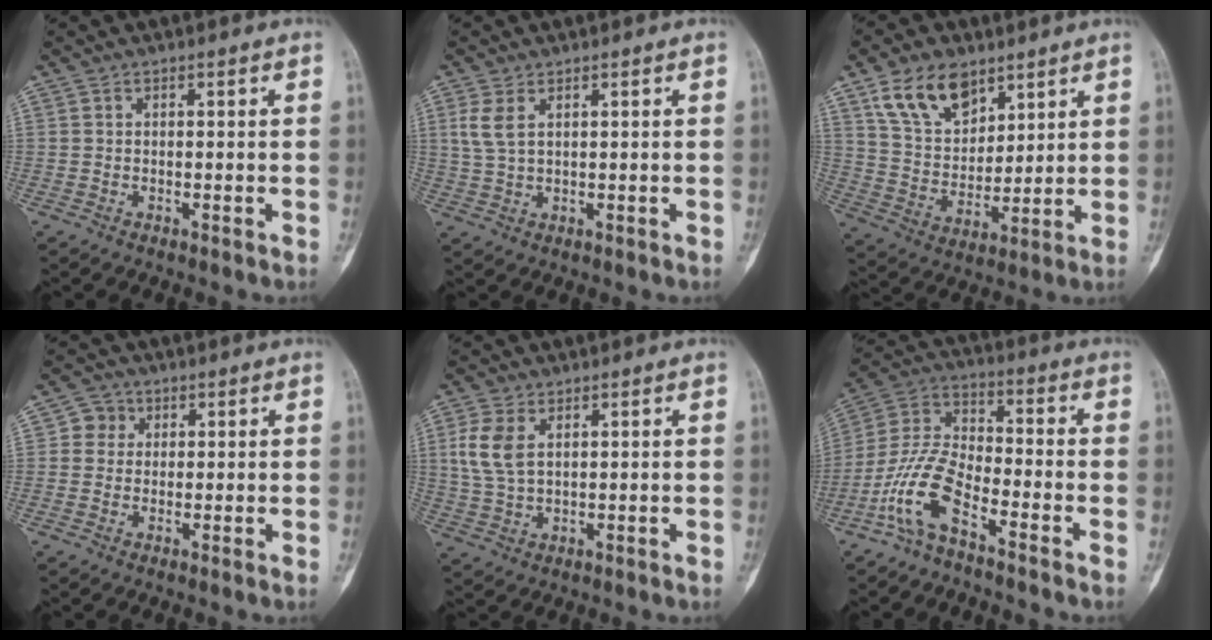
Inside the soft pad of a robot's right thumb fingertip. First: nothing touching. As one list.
[{"total": 3.9, "force": [1.6, 1.9, 3.1], "torque": [-0.076, 0.002, 0.041]}, {"total": 12.7, "force": [7.9, 7.4, 6.7], "torque": [-0.097, -0.035, 0.156]}, {"total": 3.4, "force": [0.8, 3.2, 0.7], "torque": [0.011, 0.003, 0.006]}, {"total": 6.7, "force": [2.1, 3.8, 5.1], "torque": [-0.116, -0.001, 0.048]}, {"total": 11.1, "force": [-6.4, 4.0, 8.2], "torque": [-0.184, 0.051, -0.135]}]